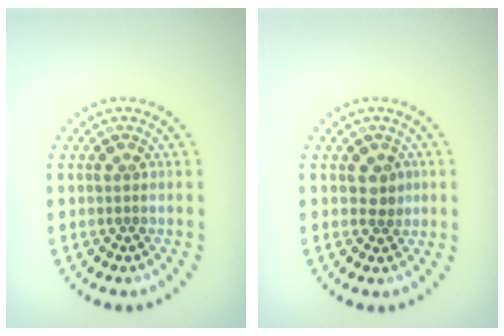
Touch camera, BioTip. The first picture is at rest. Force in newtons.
{"total": 1.5, "press": 1.3, "slide": 0.7}